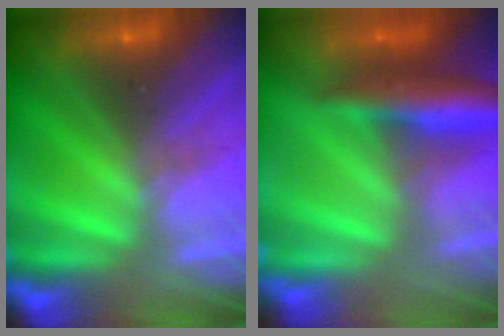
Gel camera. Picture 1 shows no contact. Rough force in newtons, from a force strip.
{"total": 7.5}